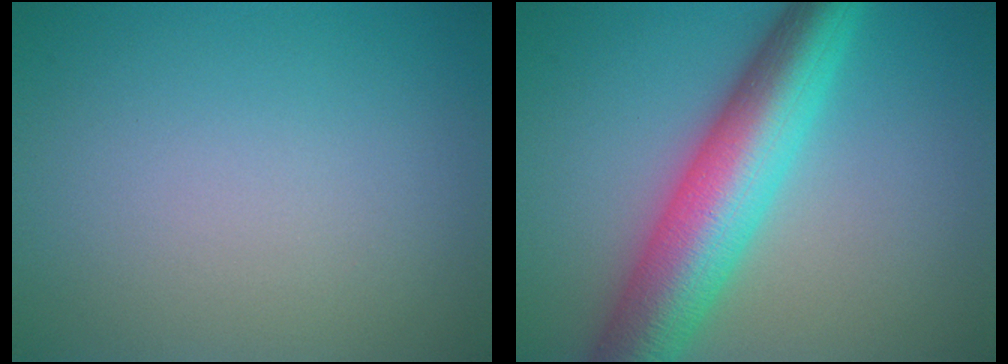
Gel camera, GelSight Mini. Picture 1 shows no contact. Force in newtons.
{"total": 9.6, "press": 9.6, "slide": 0.2}